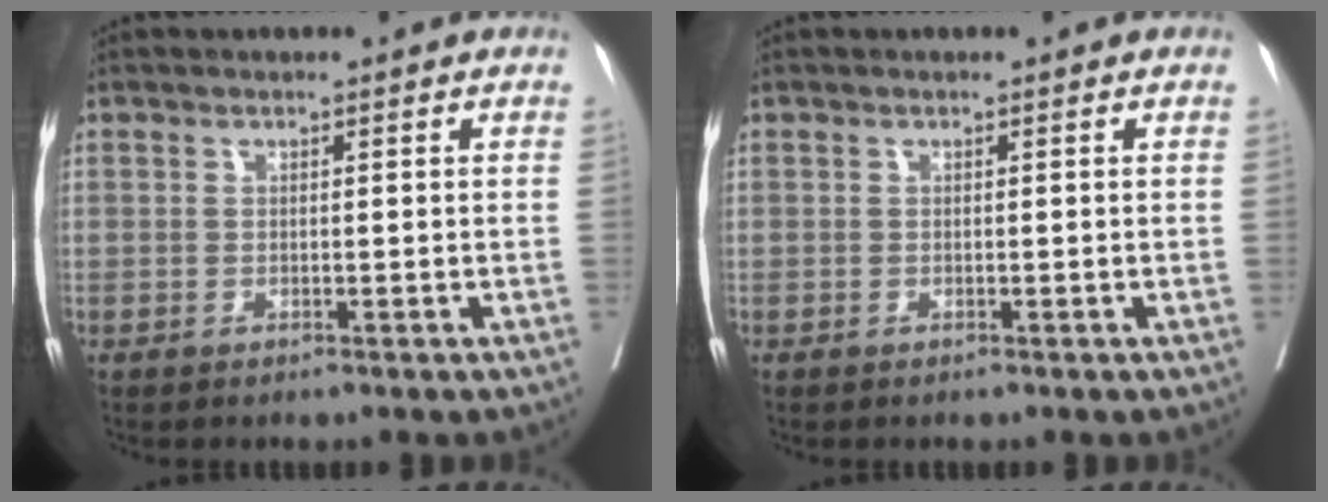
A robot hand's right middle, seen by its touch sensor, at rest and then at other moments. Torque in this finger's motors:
{"motor_torque": [0.18, -0.04, 0.13, 0.00]}